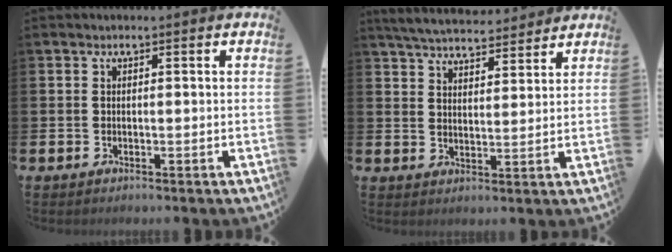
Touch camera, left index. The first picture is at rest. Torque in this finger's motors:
{"motor_torque": [0.98, -1.16, 0.20, 0.08]}